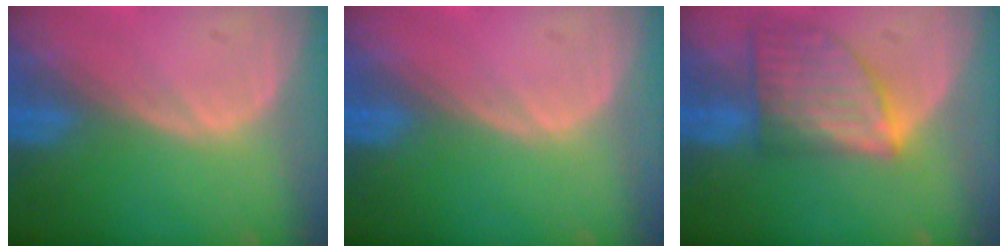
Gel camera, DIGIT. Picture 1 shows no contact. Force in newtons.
{"total": 0.0}
{"total": 7.7, "press": 7.0, "slide": 3.2}